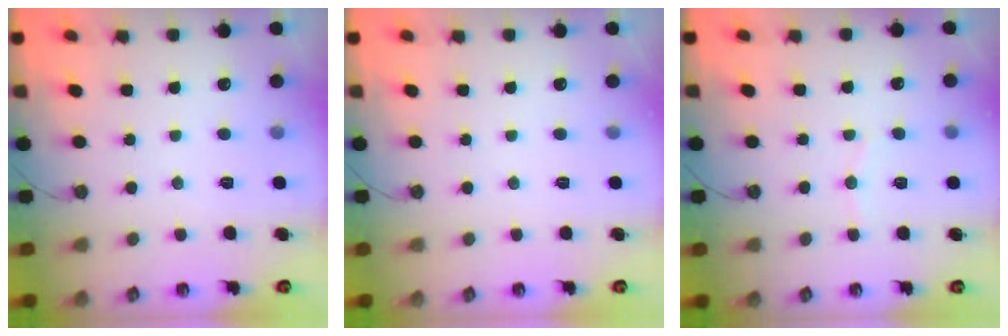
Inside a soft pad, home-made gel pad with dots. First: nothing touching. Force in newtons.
{"total": 0.0}
{"total": 5.3, "press": 5.2, "slide": 0.7}